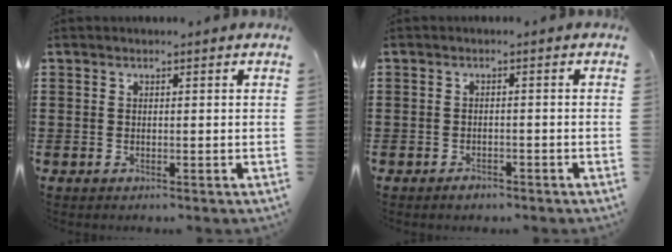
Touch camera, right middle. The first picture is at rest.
{"total": 1.3, "force": [-1.1, 0.4, 0.4], "torque": [-0.011, -0.003, -0.022]}